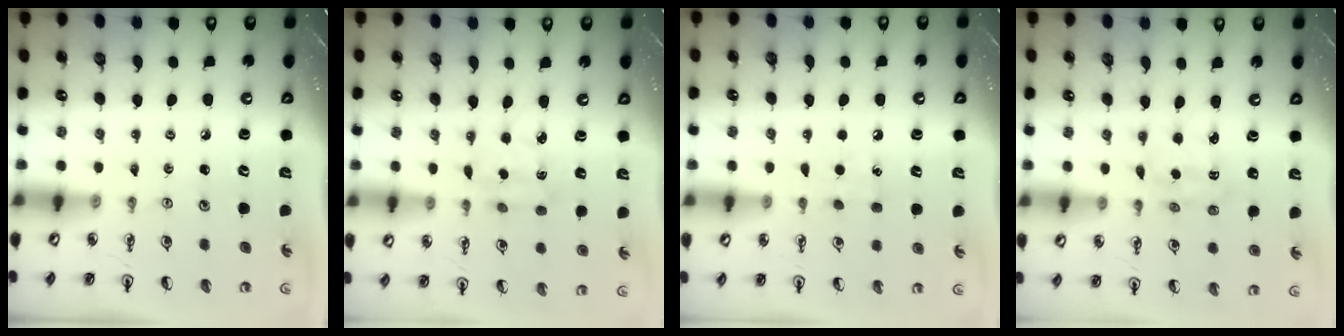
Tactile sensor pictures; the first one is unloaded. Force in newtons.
{"total": 2.8, "press": 2.7, "slide": 0.7}
{"total": 5.4, "press": 5.4, "slide": 0.7}
{"total": 2.0, "press": 1.9, "slide": 0.5}